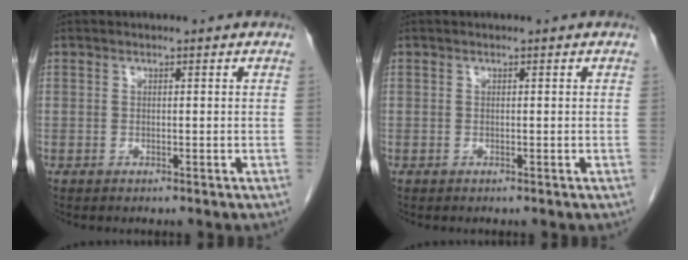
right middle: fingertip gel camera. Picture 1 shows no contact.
{"total": 0.0}